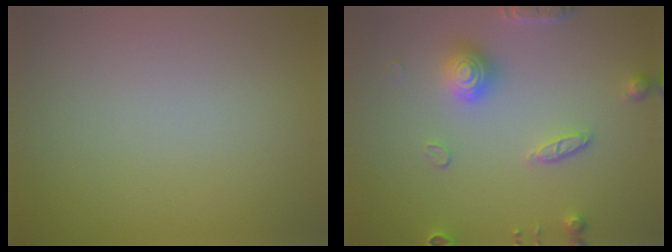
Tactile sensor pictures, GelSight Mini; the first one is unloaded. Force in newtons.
{"total": 3.9, "press": 3.4, "slide": 1.9}